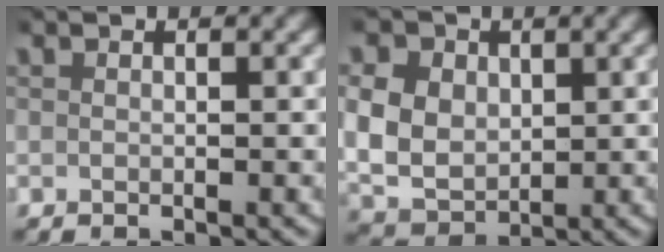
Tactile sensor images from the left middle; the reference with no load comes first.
{"total": 9.6, "force": [0.4, 8.5, 4.5], "torque": [-0.119, -0.024, 0.012]}